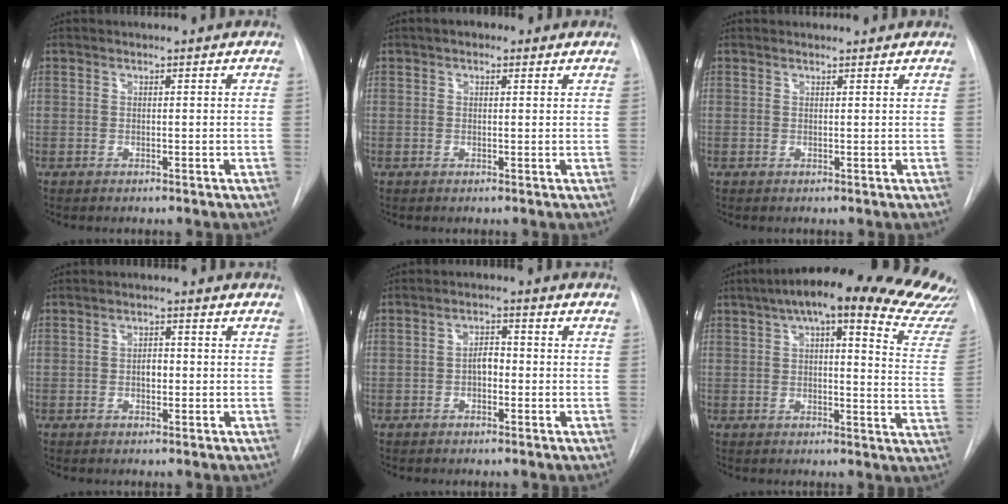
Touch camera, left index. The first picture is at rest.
{"total": 2.2, "force": [1.3, 1.3, 1.3], "torque": [-0.022, 0.012, 0.014]}
{"total": 2.3, "force": [2.3, 0.4, 0.3], "torque": [-0.013, 0.016, 0.027]}
{"total": 1.9, "force": [-0.3, 1.1, 1.5], "torque": [-0.020, 0.003, -0.004]}
{"total": 2.7, "force": [-0.7, 1.5, 2.1], "torque": [-0.029, 0.010, -0.012]}
{"total": 27.5, "force": [22.6, 4.6, 15.0], "torque": [-0.182, -0.039, 0.250]}